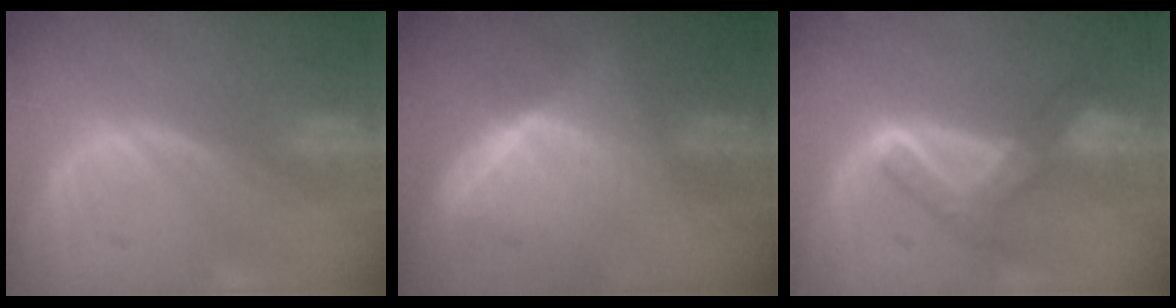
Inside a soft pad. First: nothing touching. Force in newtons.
{"total": 6.7, "press": 6.0, "slide": 3.0}
{"total": 6.4, "press": 6.0, "slide": 2.1}